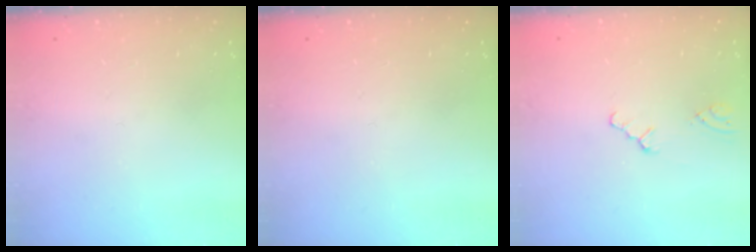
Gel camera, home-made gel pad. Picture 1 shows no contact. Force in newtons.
{"total": 0.0}
{"total": 0.5, "press": 0.5, "slide": 0.2}